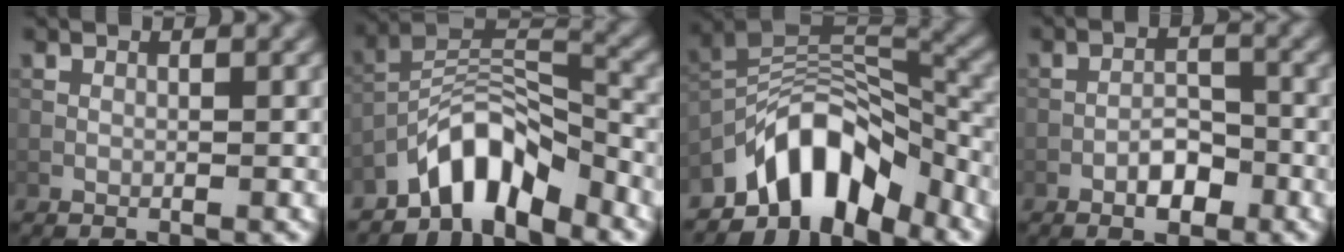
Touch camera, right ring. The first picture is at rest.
{"total": 6.6, "force": [-5.1, 2.4, 3.5], "torque": [-0.048, 0.007, -0.102]}
{"total": 9.0, "force": [-6.1, 4.1, 5.2], "torque": [-0.063, 0.010, -0.119]}
{"total": 2.9, "force": [-1.6, 1.3, 2.0], "torque": [-0.027, 0.008, -0.030]}